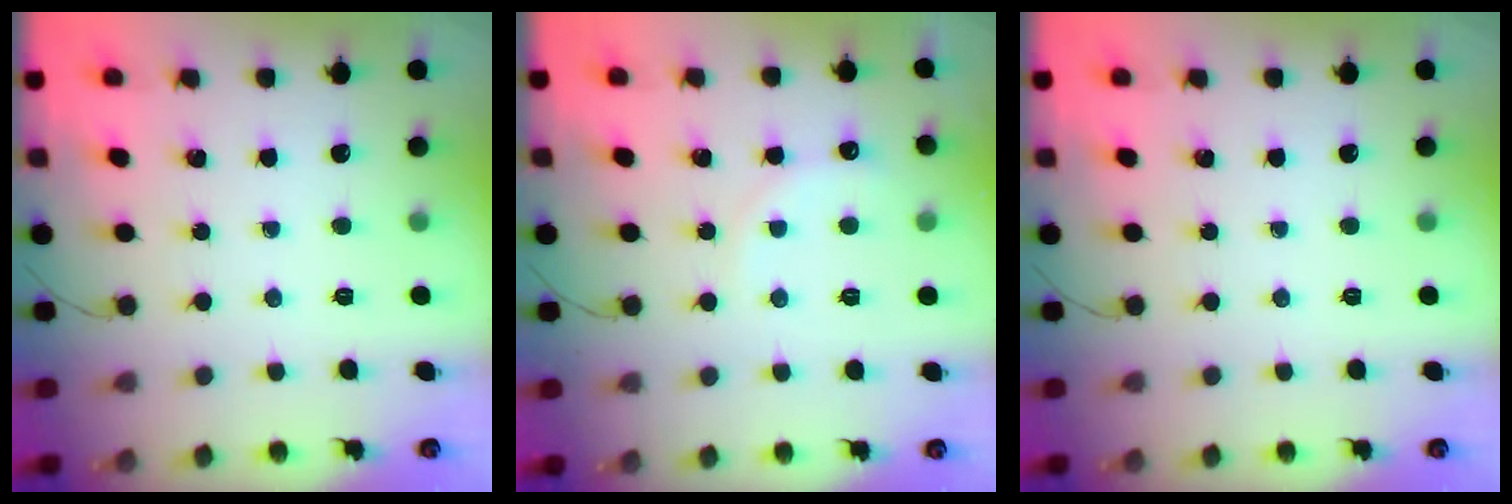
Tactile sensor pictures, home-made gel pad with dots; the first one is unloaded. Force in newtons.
{"total": 6.7, "press": 6.6, "slide": 1.4}
{"total": 0.0}